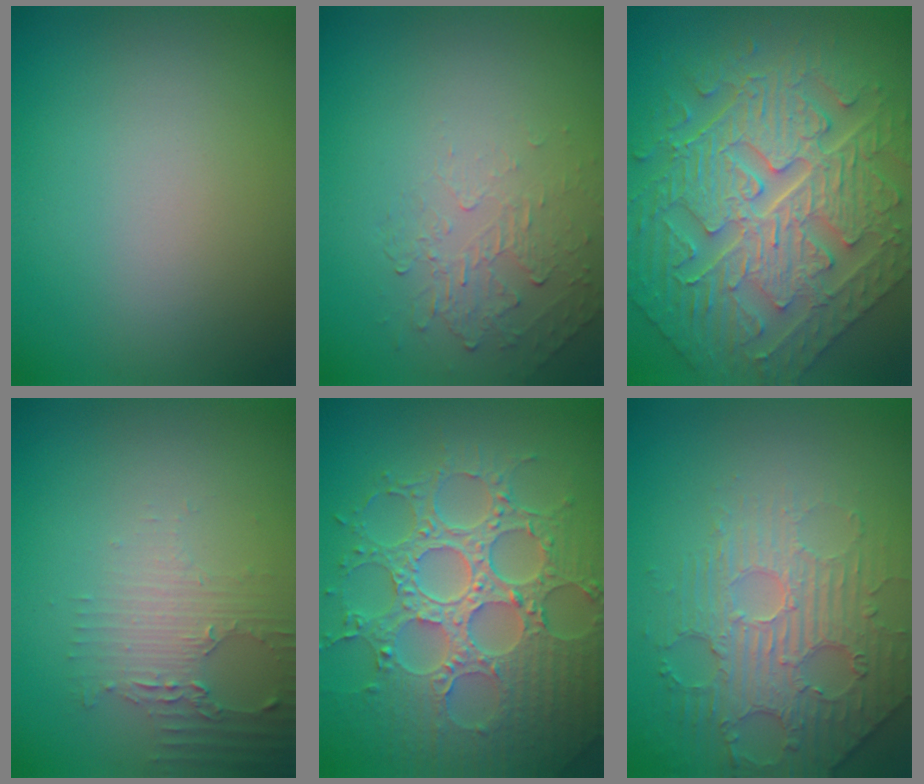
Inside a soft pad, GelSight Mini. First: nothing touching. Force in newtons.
{"total": 2.1, "press": 0.7, "slide": 2.0}
{"total": 10.8, "press": 8.0, "slide": 7.3}
{"total": 2.4, "press": 2.3, "slide": 0.9}
{"total": 8.8, "press": 6.6, "slide": 5.7}
{"total": 4.8, "press": 4.0, "slide": 2.8}